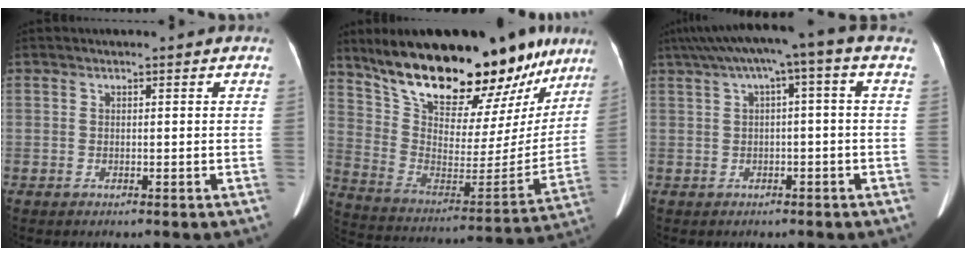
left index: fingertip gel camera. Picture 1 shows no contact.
{"total": 30.1, "force": [23.0, 9.4, 17.0], "torque": [-0.272, -0.014, 0.341]}
{"total": 6.8, "force": [2.4, 0.2, 6.3], "torque": [-0.105, 0.048, 0.039]}